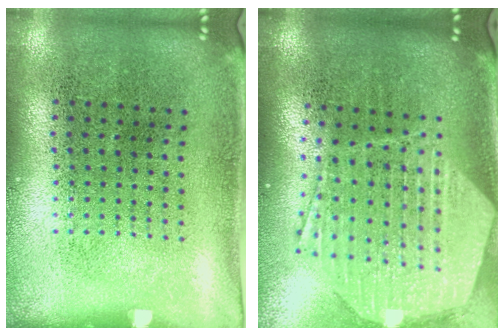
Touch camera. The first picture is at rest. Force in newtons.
{"total": 2.9, "press": 2.3, "slide": 1.8}